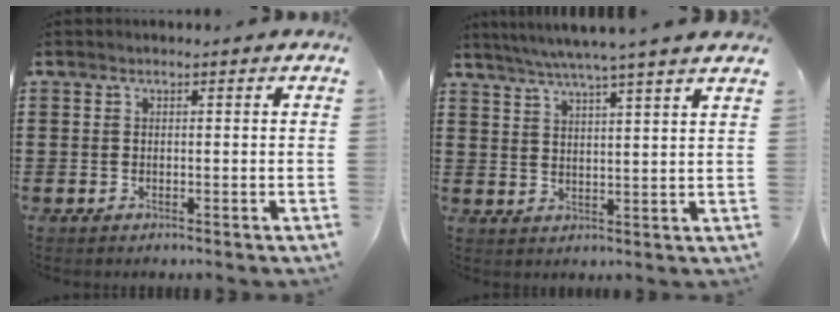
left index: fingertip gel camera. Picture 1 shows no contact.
{"total": 5.1, "force": [4.3, -0.9, 2.4], "torque": [-0.060, -0.020, 0.073]}